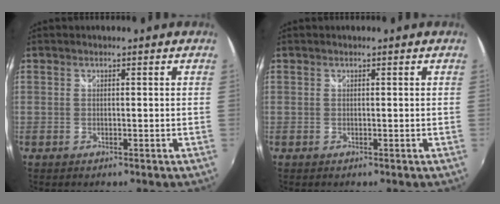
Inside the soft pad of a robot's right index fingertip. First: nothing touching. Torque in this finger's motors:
{"motor_torque": [-0.06, -0.06, 0.00, 0.00]}